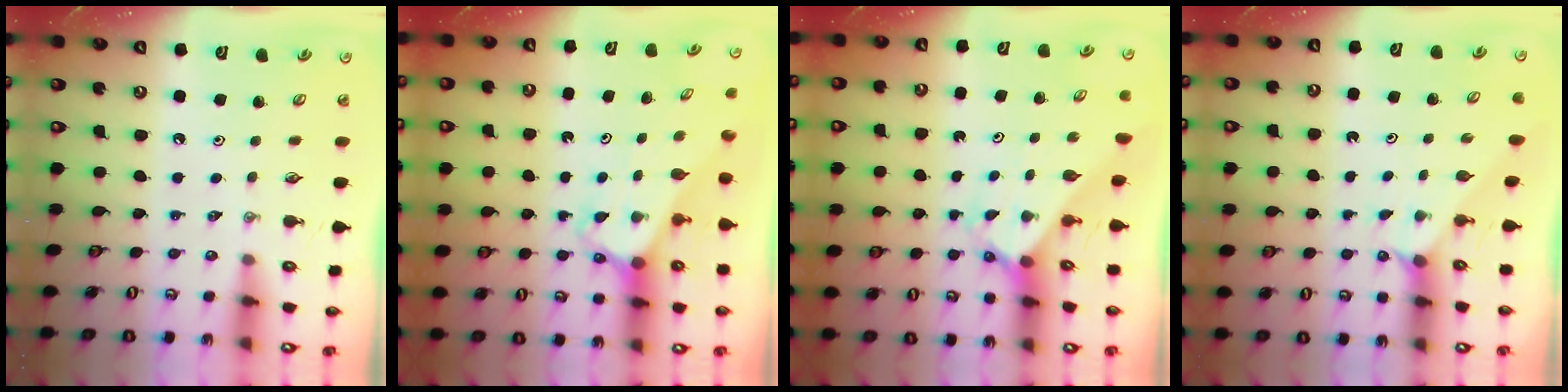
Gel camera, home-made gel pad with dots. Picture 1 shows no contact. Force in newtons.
{"total": 2.8, "press": 2.8, "slide": 0.2}
{"total": 2.3, "press": 2.3, "slide": 0.2}
{"total": 3.2, "press": 3.2, "slide": 0.3}